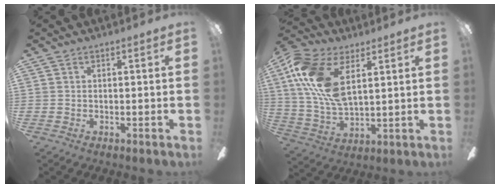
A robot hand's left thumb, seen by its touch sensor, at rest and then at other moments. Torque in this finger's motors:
{"motor_torque": [-0.14, 0.80, 1.40, -1.37, 0.40]}